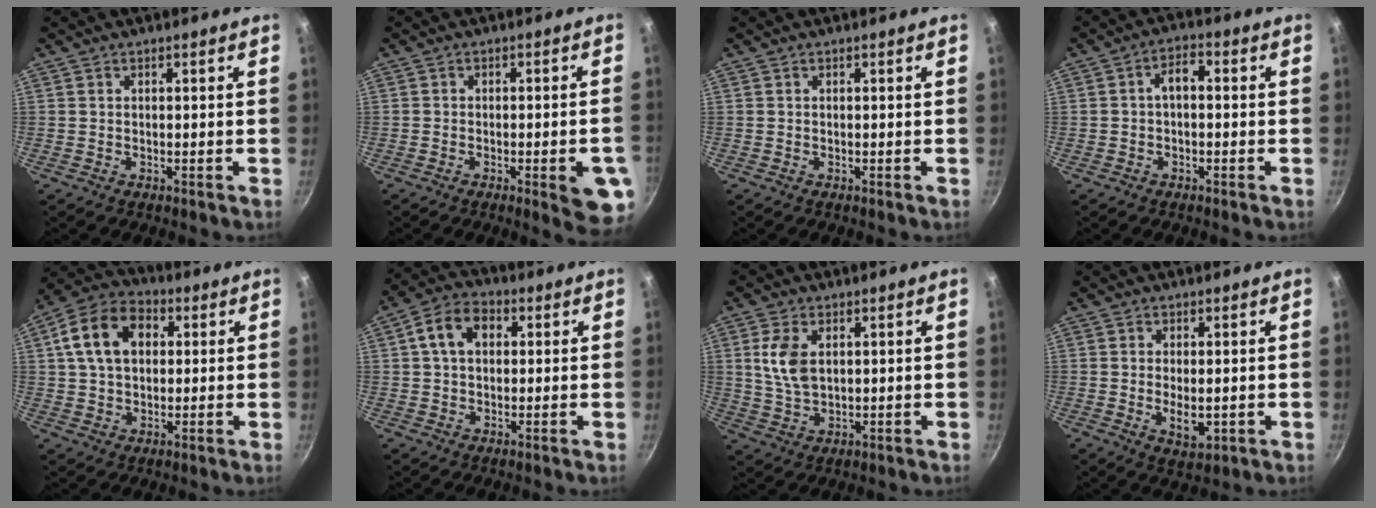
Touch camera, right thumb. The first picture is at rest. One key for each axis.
{"total": 8.2, "fx": -2.8, "fy": 2.0, "fz": 7.4, "tx": -0.072, "ty": 0.008, "tz": -0.032}
{"total": 0.0}
{"total": 6.7, "fx": -0.1, "fy": 3.8, "fz": 5.5, "tx": -0.080, "ty": 0.030, "tz": -0.008}
{"total": 13.2, "fx": 3.1, "fy": 9.2, "fz": 8.9, "tx": -0.136, "ty": 0.018, "tz": 0.036}
{"total": 8.4, "fx": 1.9, "fy": 6.0, "fz": 5.6, "tx": -0.080, "ty": 0.018, "tz": 0.019}
{"total": 7.3, "fx": 1.8, "fy": 4.3, "fz": 5.6, "tx": -0.108, "ty": -0.009, "tz": 0.038}
{"total": 5.3, "fx": -0.5, "fy": 2.5, "fz": 4.6, "tx": -0.079, "ty": -0.010, "tz": -0.002}